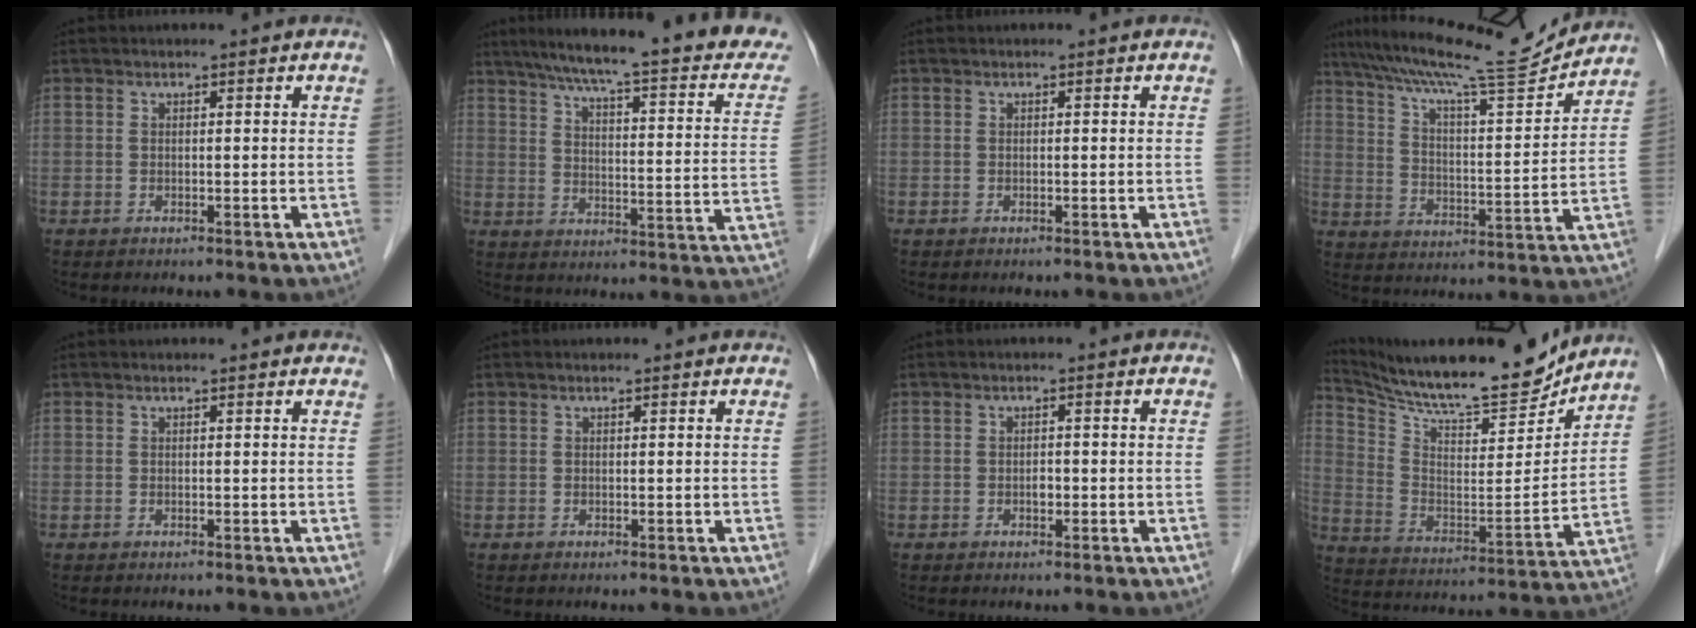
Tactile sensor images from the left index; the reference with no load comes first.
{"total": 24.7, "force": [20.1, 2.4, 14.1], "torque": [-0.199, -0.020, 0.245]}
{"total": 0.0}
{"total": 16.8, "force": [15.6, -0.5, 6.4], "torque": [-0.114, -0.013, 0.240]}
{"total": 2.6, "force": [2.5, 0.3, 0.7], "torque": [-0.015, 0.013, 0.021]}
{"total": 1.2, "force": [1.2, 0.1, 0.3], "torque": [-0.014, 0.009, 0.014]}
{"total": 0.9, "force": [-0.3, 0.5, 0.6], "torque": [-0.012, 0.001, -0.005]}
{"total": 20.4, "force": [18.8, 2.0, 7.6], "torque": [-0.150, -0.033, 0.301]}